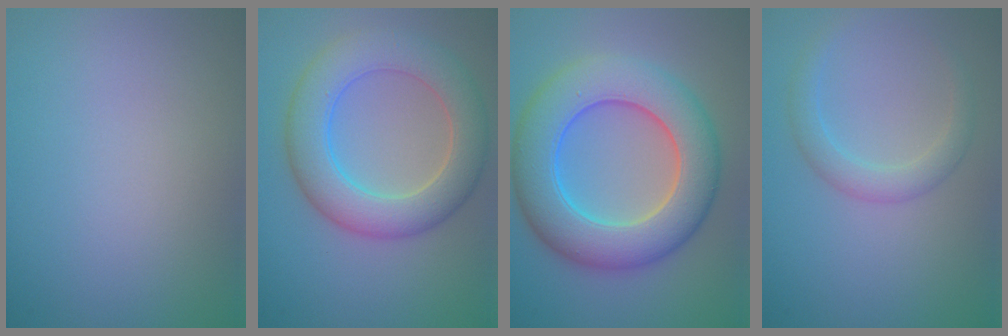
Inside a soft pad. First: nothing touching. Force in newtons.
{"total": 7.4, "press": 7.4, "slide": 0.1}
{"total": 10.5, "press": 10.5, "slide": 0.3}
{"total": 2.4, "press": 2.4, "slide": 0.1}